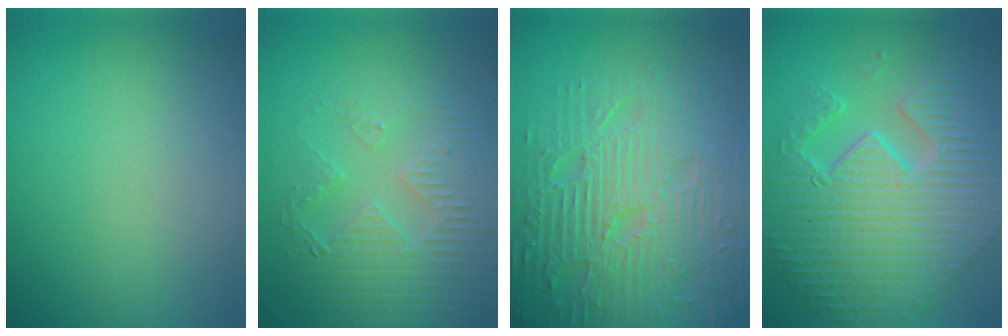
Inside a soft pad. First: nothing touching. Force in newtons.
{"total": 4.2, "press": 4.1, "slide": 0.9}
{"total": 9.3, "press": 6.8, "slide": 6.3}
{"total": 12.5, "press": 8.2, "slide": 9.5}